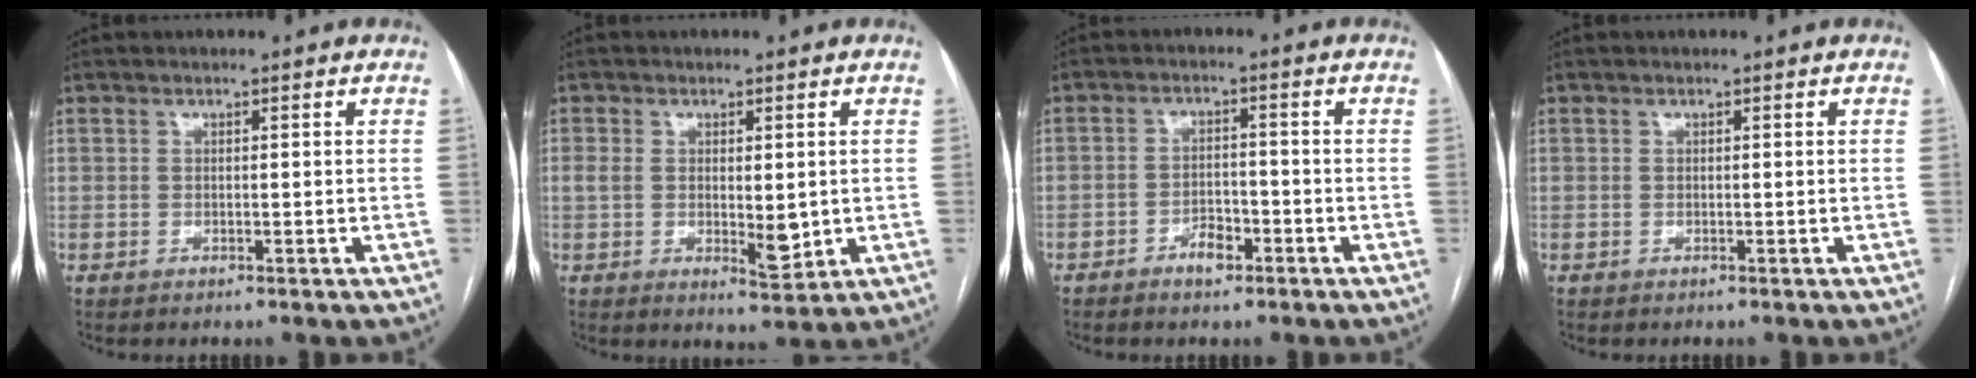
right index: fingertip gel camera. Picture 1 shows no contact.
{"total": 5.8, "force": [-0.2, 2.5, 5.2], "torque": [-0.089, -0.006, 0.008]}
{"total": 3.5, "force": [-2.3, 1.6, 2.2], "torque": [-0.036, 0.006, -0.038]}
{"total": 0.0}